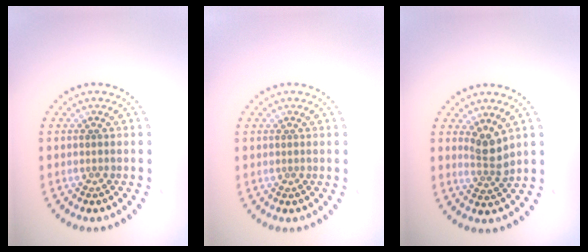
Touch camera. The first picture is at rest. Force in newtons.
{"total": 0.0}
{"total": 2.3, "press": 1.8, "slide": 1.5}